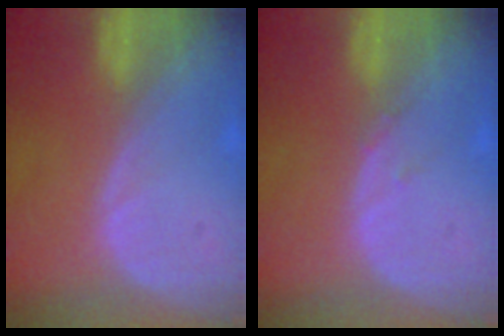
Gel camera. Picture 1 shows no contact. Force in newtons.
{"total": 0.7, "press": 0.7, "slide": 0.3}